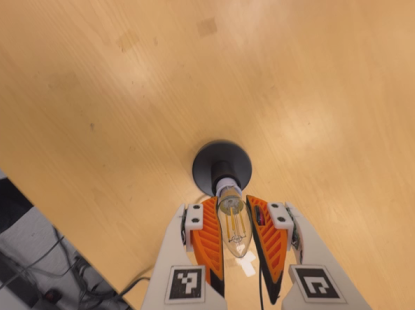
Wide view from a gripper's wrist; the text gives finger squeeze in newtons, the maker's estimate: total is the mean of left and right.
{"total": 20.6, "left": 22.2, "right": 18.9}